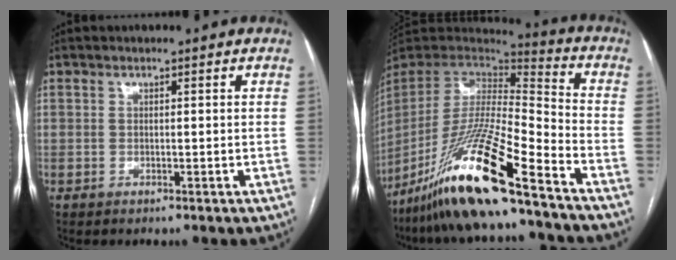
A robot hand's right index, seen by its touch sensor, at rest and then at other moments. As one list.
[{"total": 20.4, "force": [-14.5, 0.9, 14.4], "torque": [-0.299, -0.035, -0.273]}]